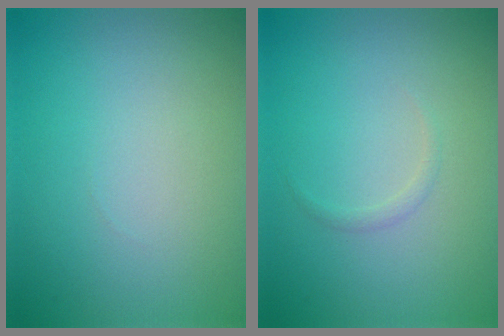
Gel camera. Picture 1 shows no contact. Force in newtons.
{"total": 0.5, "press": 0.5, "slide": 0.0}